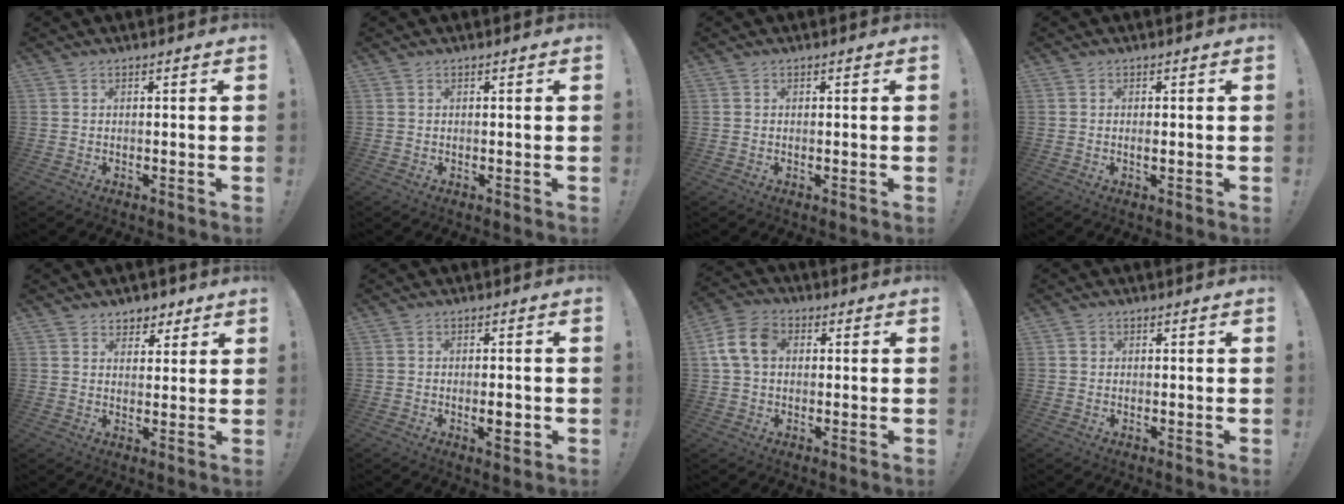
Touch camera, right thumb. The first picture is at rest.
{"total": 0.0}
{"total": 0.0}
{"total": 1.0, "force": [-0.2, 0.3, 1.0], "torque": [-0.011, -0.002, -0.005]}
{"total": 5.2, "force": [3.5, 3.9, 0.6], "torque": [0.008, -0.025, 0.064]}
{"total": 3.8, "force": [-0.8, 0.9, 3.6], "torque": [-0.041, -0.002, -0.016]}
{"total": 10.4, "force": [2.0, 7.4, 7.0], "torque": [-0.132, 0.014, 0.043]}
{"total": 1.2, "force": [0.3, 1.1, 0.2], "torque": [0.000, 0.002, 0.004]}